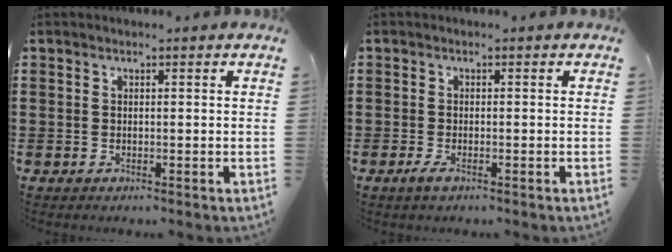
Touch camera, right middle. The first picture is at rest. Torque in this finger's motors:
{"motor_torque": [1.39, 0.62, 0.20, 0.06]}